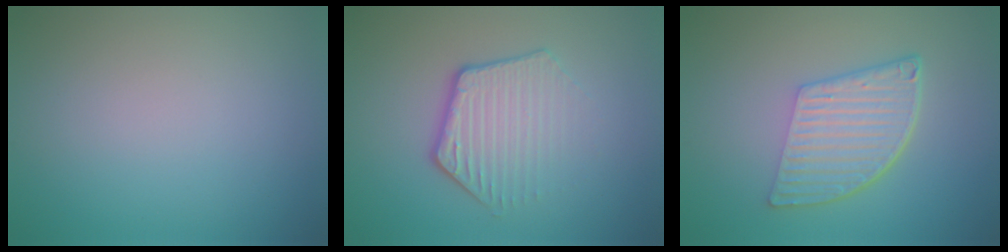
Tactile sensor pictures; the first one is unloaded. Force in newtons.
{"total": 3.8, "press": 2.9, "slide": 2.5}
{"total": 6.1, "press": 4.1, "slide": 4.5}